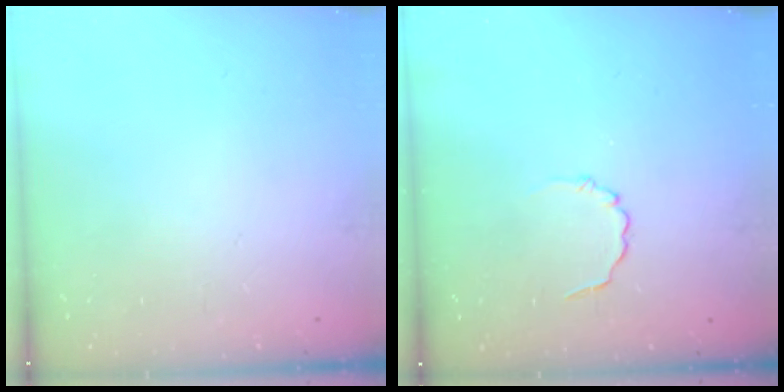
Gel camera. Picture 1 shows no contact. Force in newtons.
{"total": 2.3, "press": 2.1, "slide": 0.9}